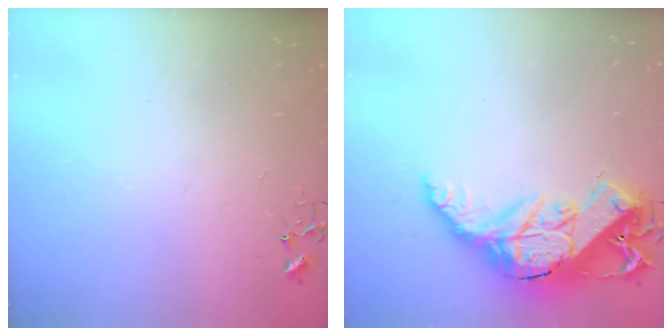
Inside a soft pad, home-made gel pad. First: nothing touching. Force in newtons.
{"total": 19.6, "press": 19.6, "slide": 1.2}